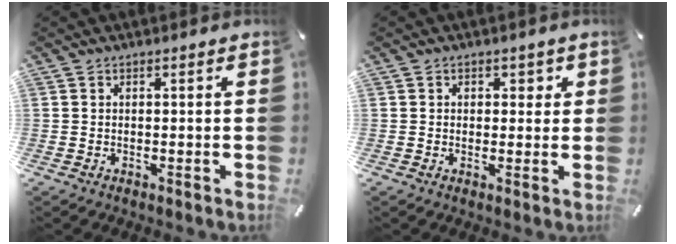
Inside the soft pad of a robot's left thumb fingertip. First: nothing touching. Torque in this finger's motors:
{"motor_torque": [-0.18, 0.02, -0.03, -0.03, 0.06]}